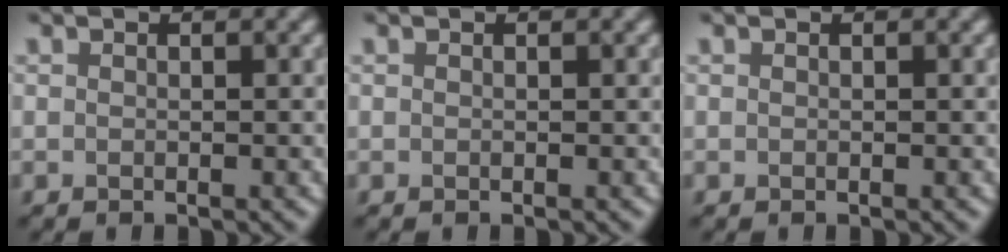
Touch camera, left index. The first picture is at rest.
{"total": 0.0}
{"total": 0.0}